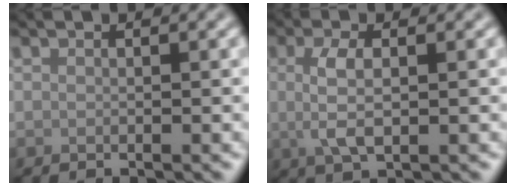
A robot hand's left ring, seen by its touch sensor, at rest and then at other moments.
{"total": 3.3, "force": [0.2, 1.3, 3.1], "torque": [-0.067, -0.001, 0.003]}